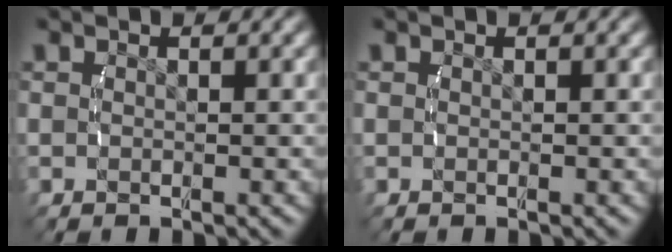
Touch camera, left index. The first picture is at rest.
{"total": 0.0}